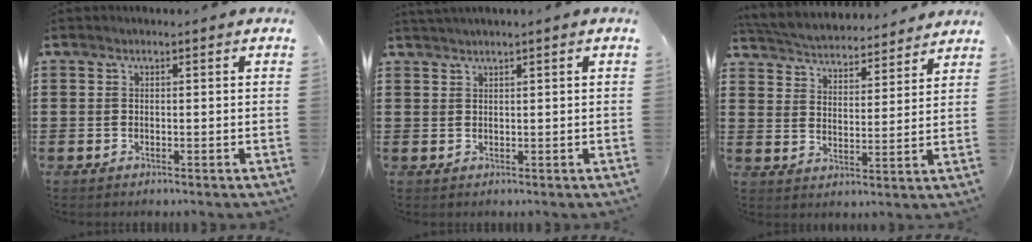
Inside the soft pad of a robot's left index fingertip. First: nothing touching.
{"total": 1.1, "force": [0.9, -0.2, 0.6], "torque": [-0.012, -0.002, 0.018]}
{"total": 4.2, "force": [4.2, 0.2, 0.0], "torque": [-0.026, -0.033, 0.068]}